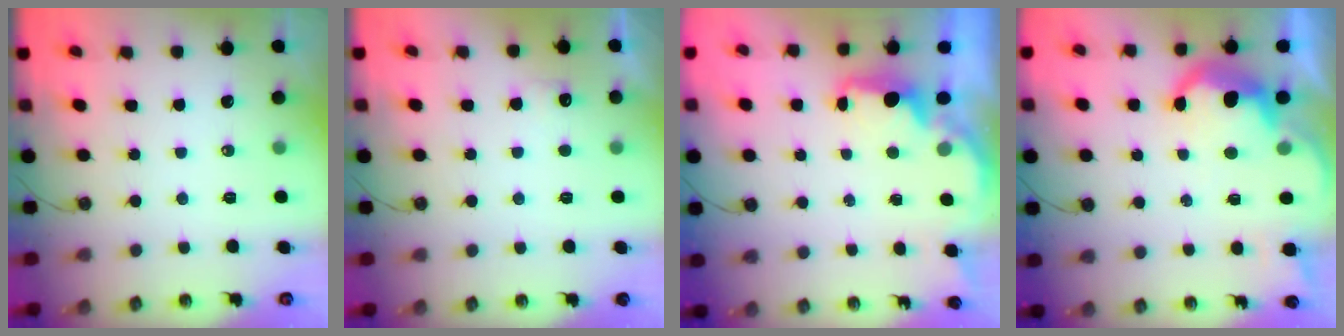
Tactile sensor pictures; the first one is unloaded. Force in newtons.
{"total": 3.9, "press": 3.8, "slide": 1.2}
{"total": 2.3, "press": 2.1, "slide": 0.8}
{"total": 10.7, "press": 10.7, "slide": 0.8}